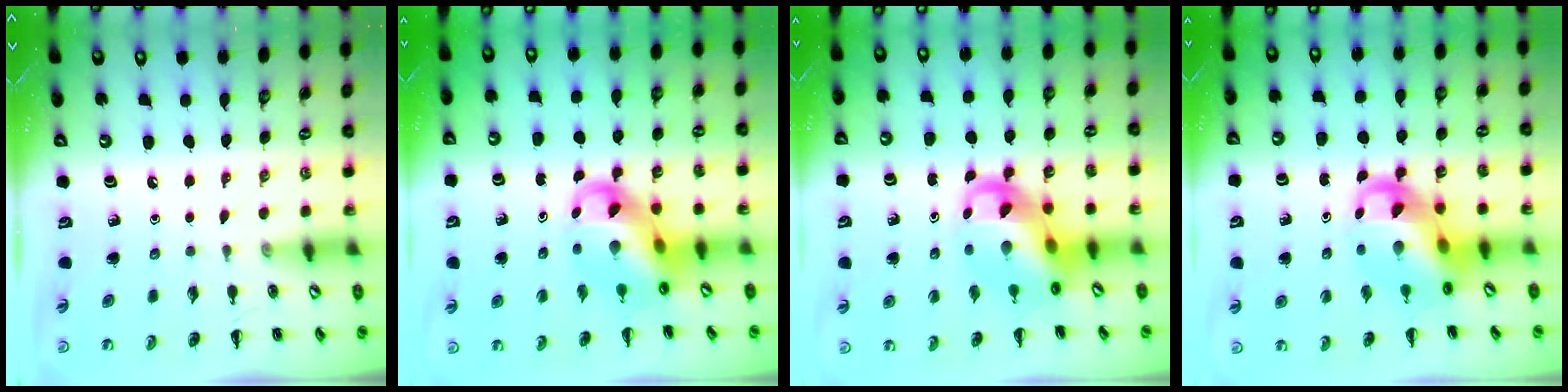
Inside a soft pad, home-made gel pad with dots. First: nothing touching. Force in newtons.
{"total": 9.1, "press": 8.6, "slide": 2.8}
{"total": 8.1, "press": 7.7, "slide": 2.2}
{"total": 8.1, "press": 7.7, "slide": 2.2}